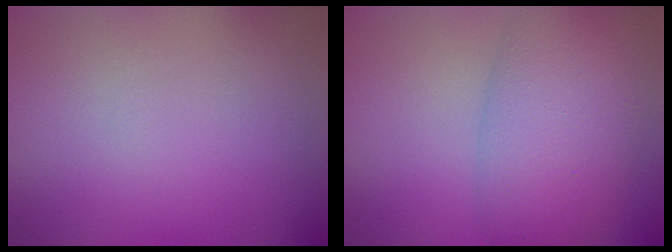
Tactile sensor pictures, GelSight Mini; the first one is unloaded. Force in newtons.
{"total": 7.3, "press": 7.3, "slide": 0.3}